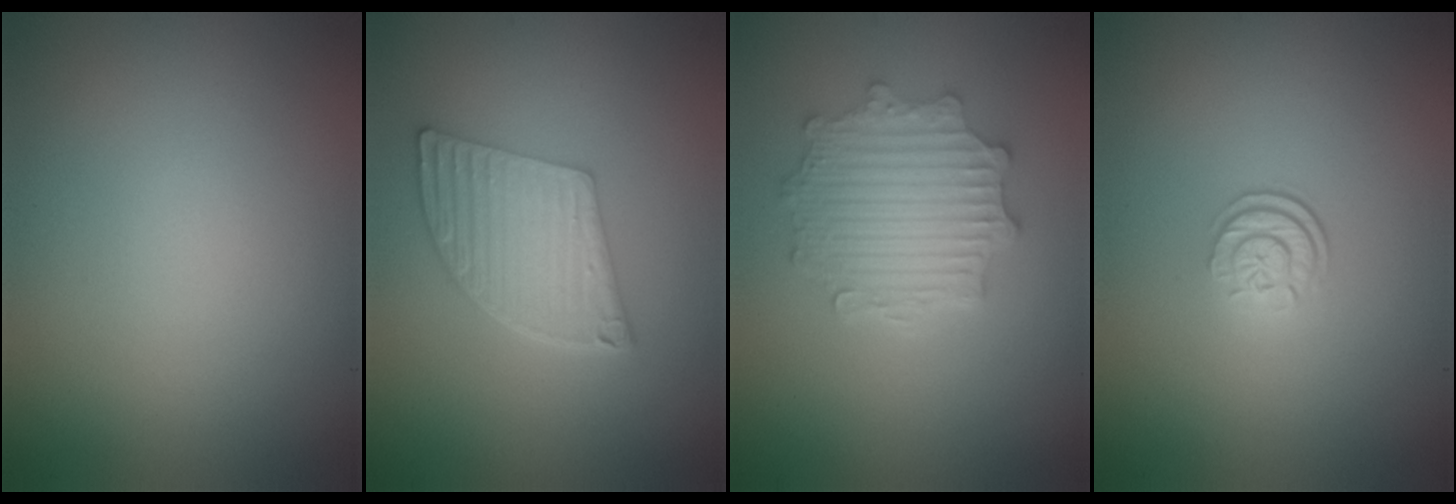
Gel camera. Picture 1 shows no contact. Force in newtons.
{"total": 5.9, "press": 4.4, "slide": 4.0}
{"total": 4.8, "press": 3.9, "slide": 2.8}
{"total": 2.4, "press": 1.7, "slide": 1.7}